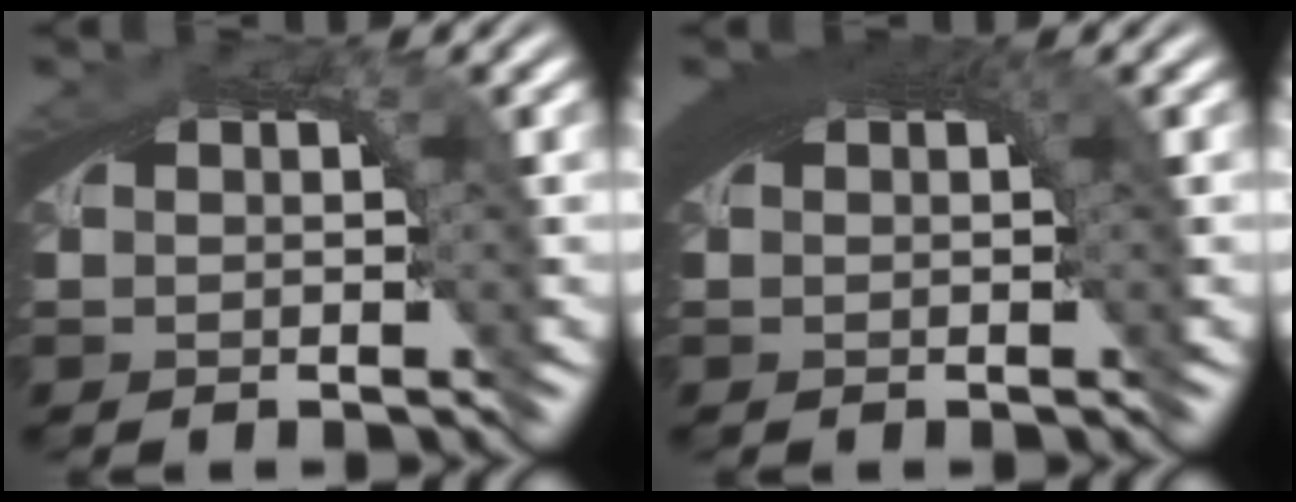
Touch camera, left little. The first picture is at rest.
{"total": 4.3, "force": [1.3, 1.5, 3.8], "torque": [-0.050, 0.014, 0.016]}